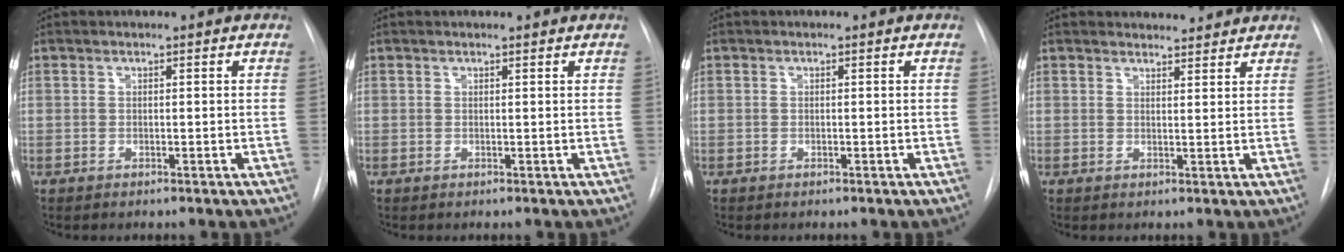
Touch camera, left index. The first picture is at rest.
{"total": 1.5, "force": [1.3, 0.0, 0.6], "torque": [-0.007, 0.007, 0.015]}
{"total": 0.0}
{"total": 4.6, "force": [4.4, 1.1, 0.5], "torque": [-0.004, 0.004, 0.052]}